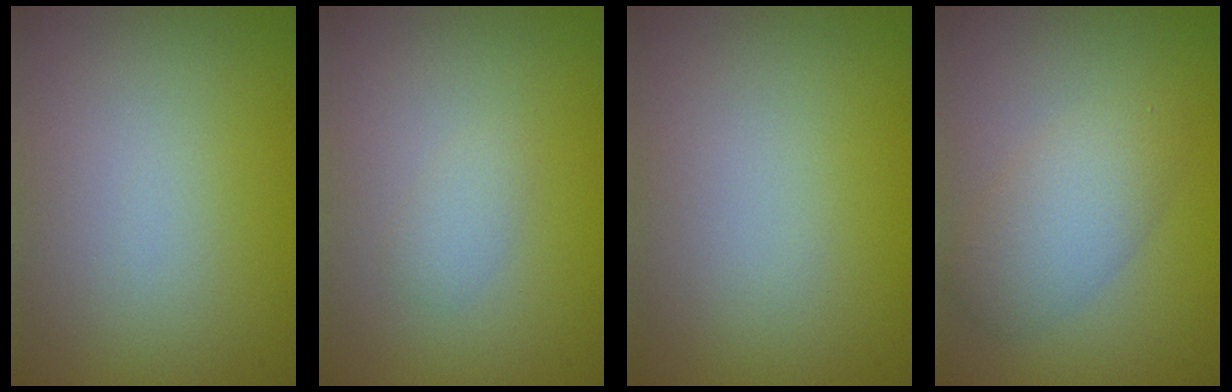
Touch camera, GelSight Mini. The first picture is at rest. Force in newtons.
{"total": 1.1, "press": 1.1, "slide": 0.1}
{"total": 0.0}
{"total": 3.2, "press": 3.2, "slide": 0.0}